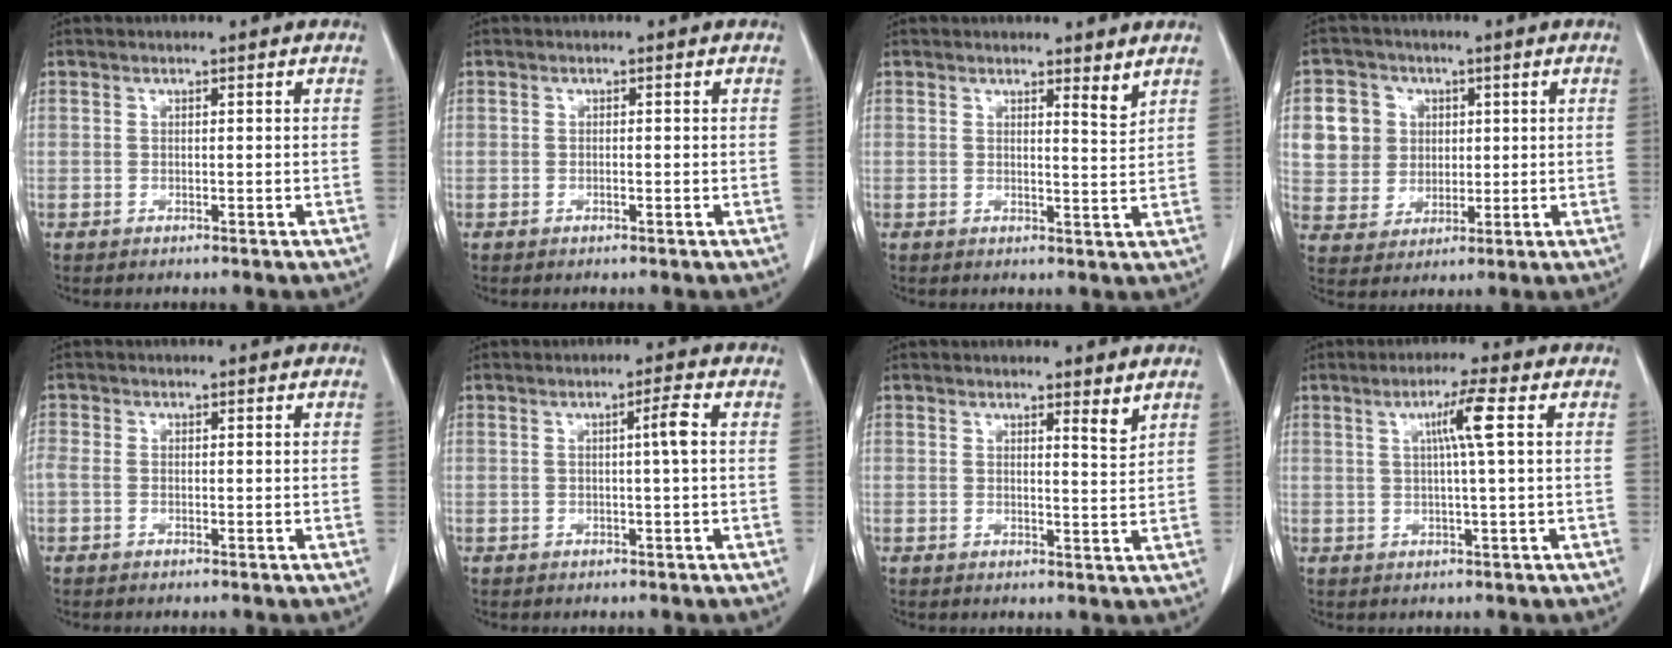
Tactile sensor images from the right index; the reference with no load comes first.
{"total": 0.5, "force": [-0.2, 0.1, 0.5], "torque": [-0.010, 0.000, -0.002]}
{"total": 2.4, "force": [2.0, 0.1, 1.2], "torque": [-0.020, -0.019, 0.028]}
{"total": 8.3, "force": [2.2, 7.8, 2.1], "torque": [-0.053, 0.022, 0.047]}
{"total": 1.4, "force": [-0.2, 0.8, 1.1], "torque": [-0.034, 0.010, -0.003]}
{"total": 2.6, "force": [0.2, -0.4, 2.6], "torque": [-0.041, 0.001, 0.003]}
{"total": 2.3, "force": [1.9, 0.1, 1.3], "torque": [-0.020, -0.015, 0.026]}
{"total": 4.9, "force": [1.3, -0.8, 4.6], "torque": [-0.081, 0.003, 0.021]}